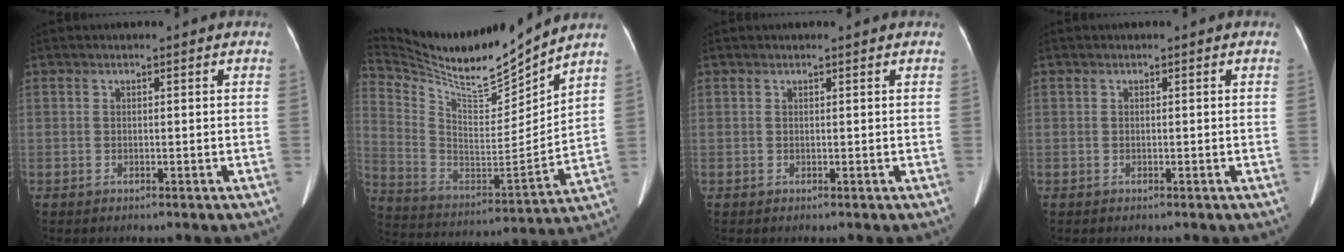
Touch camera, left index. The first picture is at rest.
{"total": 19.1, "force": [17.7, 0.4, 7.3], "torque": [-0.155, -0.036, 0.313]}
{"total": 1.2, "force": [1.1, 0.0, 0.5], "torque": [-0.011, 0.015, 0.017]}
{"total": 0.0}